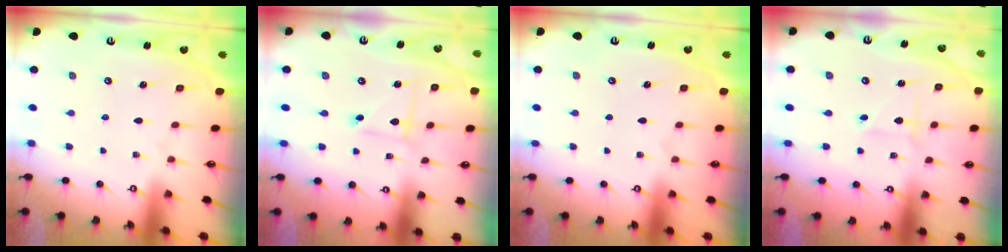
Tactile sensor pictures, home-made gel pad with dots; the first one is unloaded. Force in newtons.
{"total": 2.4, "press": 2.4, "slide": 0.2}
{"total": 0.0}
{"total": 2.0, "press": 2.0, "slide": 0.1}